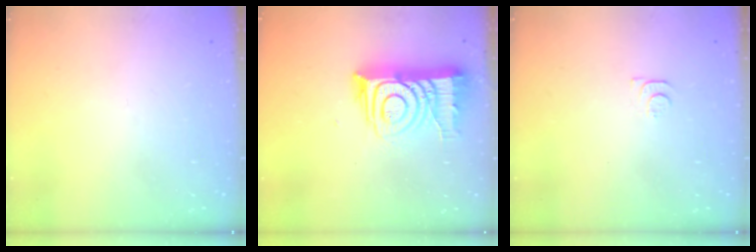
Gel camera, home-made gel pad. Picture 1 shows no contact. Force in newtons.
{"total": 14.2, "press": 14.2, "slide": 1.2}
{"total": 7.2, "press": 7.1, "slide": 0.8}